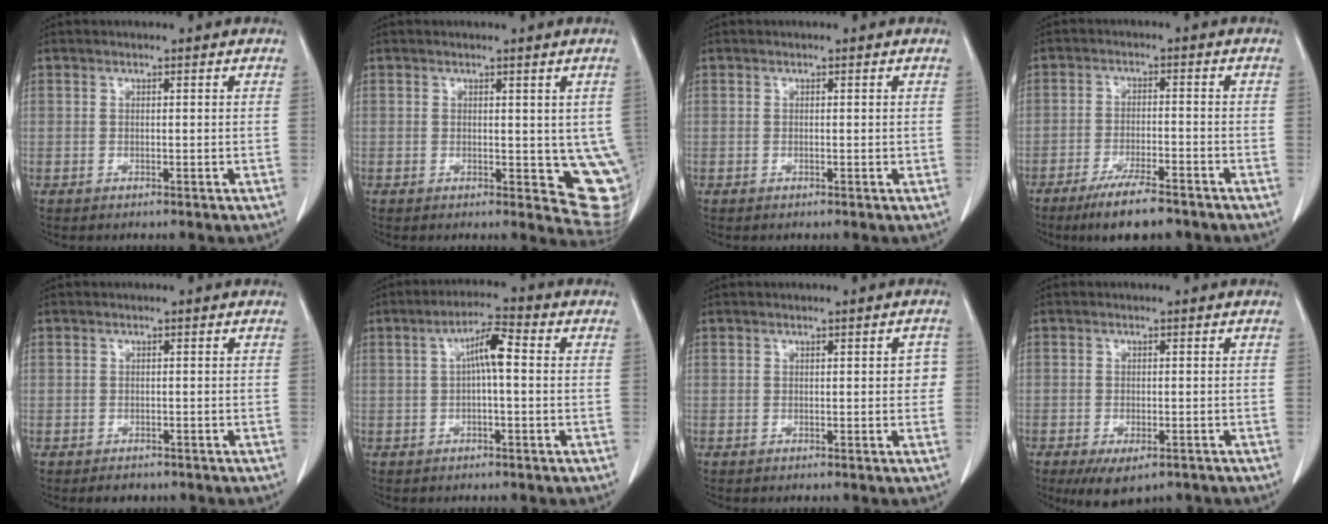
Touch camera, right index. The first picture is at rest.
{"total": 7.9, "force": [0.7, 4.0, 6.8], "torque": [-0.062, -0.017, 0.009]}
{"total": 0.0}
{"total": 8.9, "force": [-6.8, 1.5, 5.5], "torque": [-0.090, -0.018, -0.110]}
{"total": 1.9, "force": [-1.3, 1.3, 0.4], "torque": [-0.009, 0.001, -0.015]}
{"total": 5.2, "force": [0.5, 0.9, 5.1], "torque": [-0.090, 0.016, 0.006]}
{"total": 2.0, "force": [0.1, 0.9, 1.7], "torque": [-0.007, 0.007, 0.000]}
{"total": 6.0, "force": [-4.1, 2.6, 3.6], "torque": [-0.056, -0.008, -0.060]}